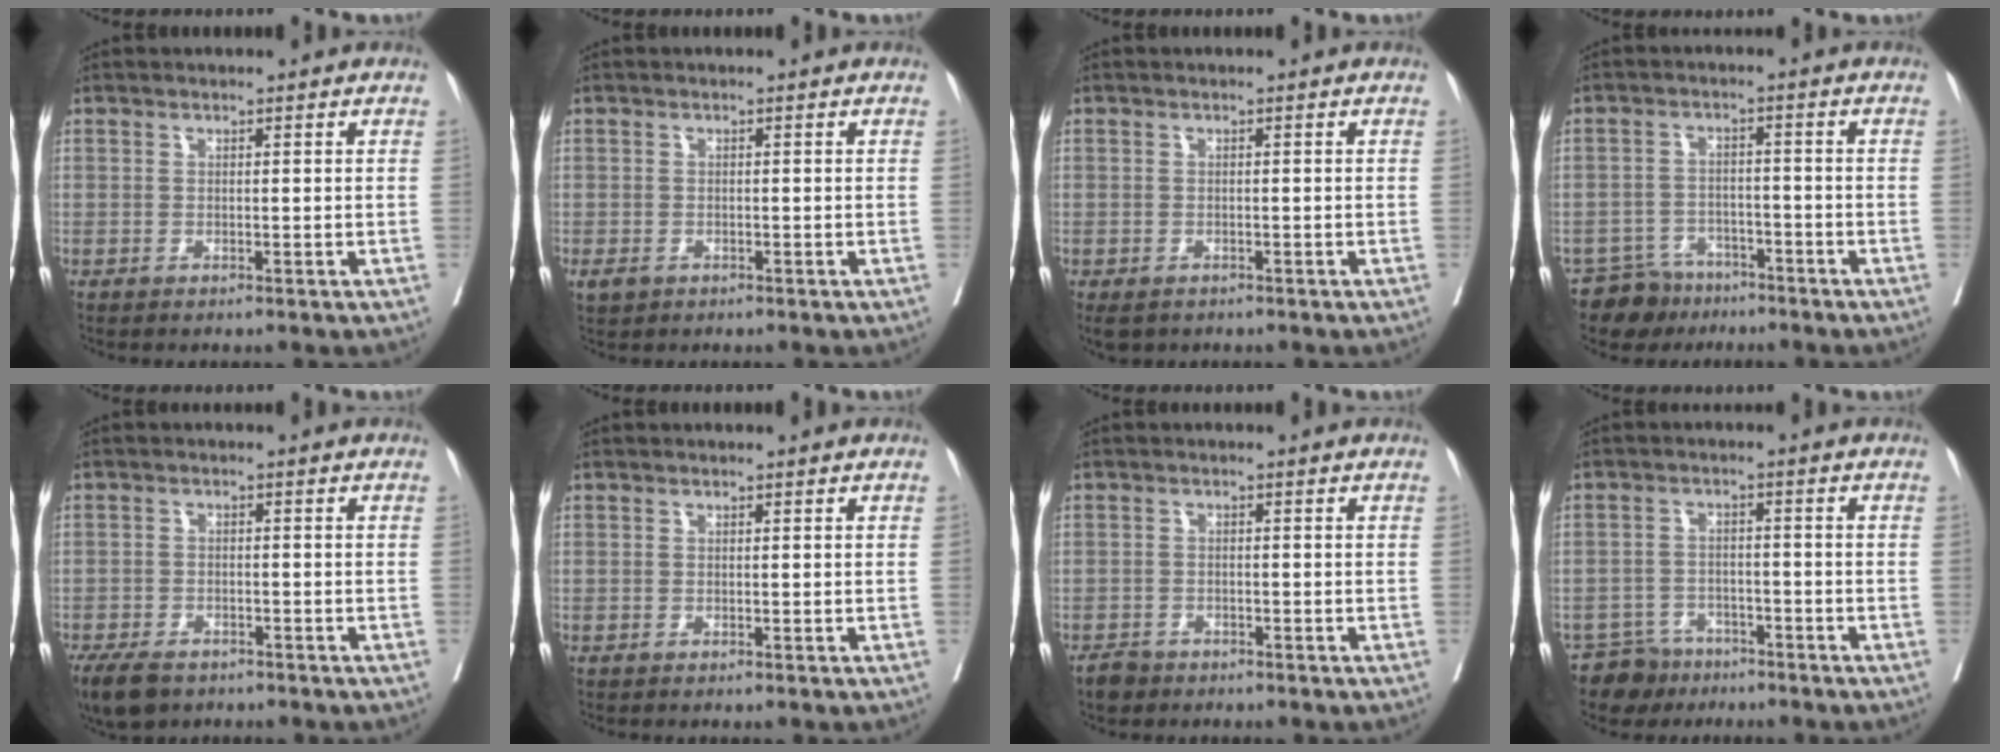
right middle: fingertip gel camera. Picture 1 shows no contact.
{"total": 2.5, "force": [-1.4, 1.7, 1.1], "torque": [-0.023, -0.004, -0.019]}
{"total": 2.8, "force": [-2.0, 1.6, 1.0], "torque": [-0.017, -0.004, -0.027]}
{"total": 5.9, "force": [-4.9, 3.3, -0.2], "torque": [0.007, 0.005, -0.084]}
{"total": 7.9, "force": [-5.7, 4.0, 3.8], "torque": [-0.071, -0.008, -0.090]}
{"total": 0.0}
{"total": 2.3, "force": [-1.9, 1.3, 0.4], "torque": [-0.015, 0.002, -0.030]}
{"total": 5.2, "force": [-4.2, 3.0, -0.3], "torque": [0.010, 0.003, -0.075]}